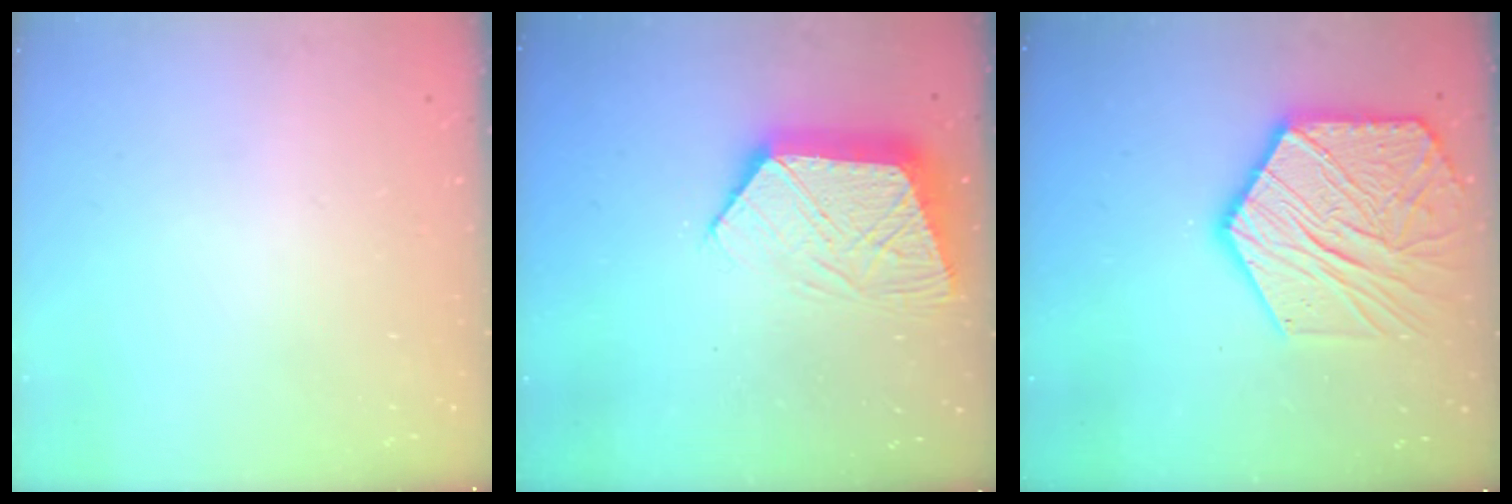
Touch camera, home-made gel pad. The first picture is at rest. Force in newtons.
{"total": 11.9, "press": 11.8, "slide": 0.9}
{"total": 19.9, "press": 19.8, "slide": 1.8}